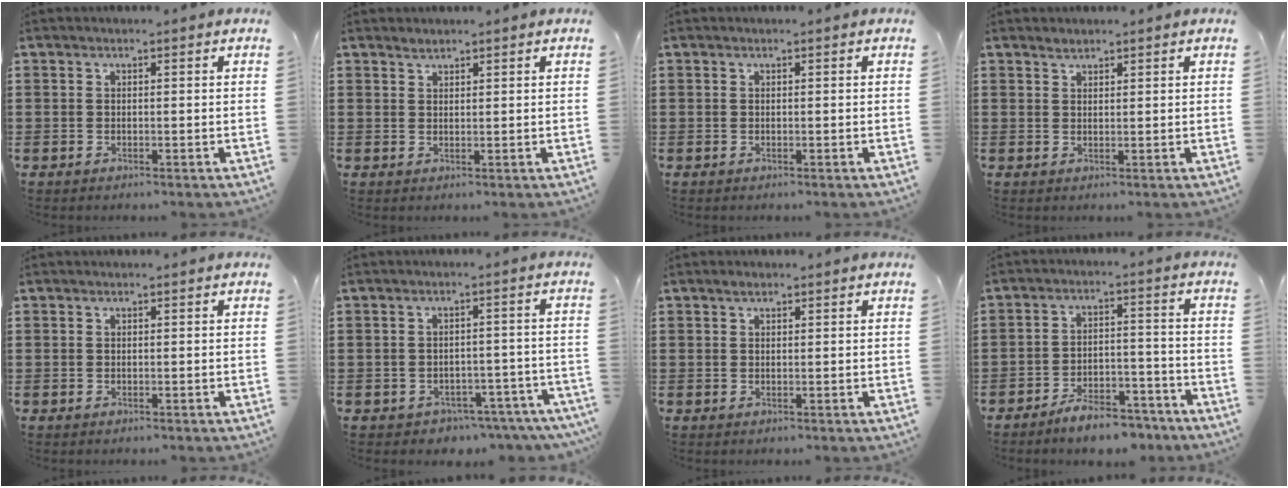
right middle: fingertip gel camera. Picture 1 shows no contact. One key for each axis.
{"total": 1.2, "fx": 1.1, "fy": 0.2, "fz": 0.1, "tx": -0.004, "ty": -0.001, "tz": 0.022}
{"total": 0.0}
{"total": 1.3, "fx": 1.3, "fy": 0.3, "fz": 0.1, "tx": -0.005, "ty": 0.002, "tz": 0.025}
{"total": 0.0}
{"total": 2.6, "fx": -2.4, "fy": 0.8, "fz": 0.1, "tx": -0.011, "ty": 0.004, "tz": -0.053}
{"total": 0.9, "fx": 0.8, "fy": 0.3, "fz": 0.4, "tx": -0.001, "ty": 0.000, "tz": 0.013}
{"total": 6.3, "fx": -5.9, "fy": 1.2, "fz": 2.0, "tx": -0.036, "ty": 0.011, "tz": -0.112}